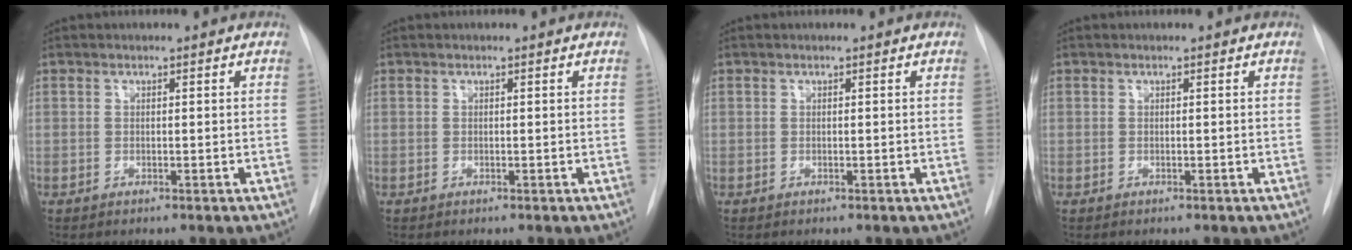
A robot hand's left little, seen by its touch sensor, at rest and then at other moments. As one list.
[{"total": 0.0}, {"total": 0.0}, {"total": 0.0}]